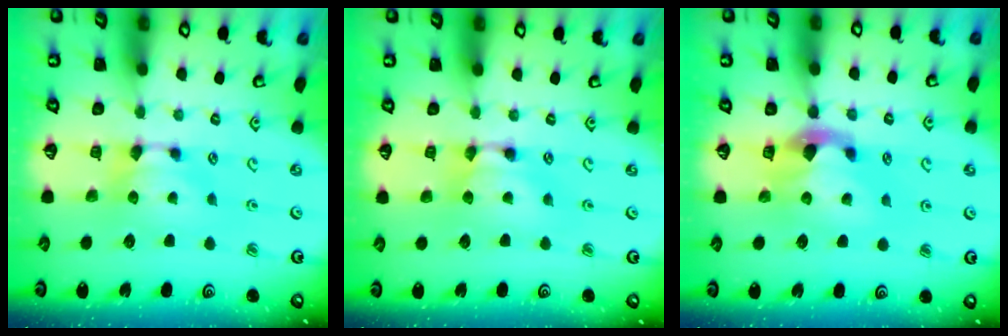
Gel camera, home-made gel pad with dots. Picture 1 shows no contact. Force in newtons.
{"total": 1.9, "press": 1.9, "slide": 0.2}
{"total": 2.8, "press": 2.5, "slide": 1.3}